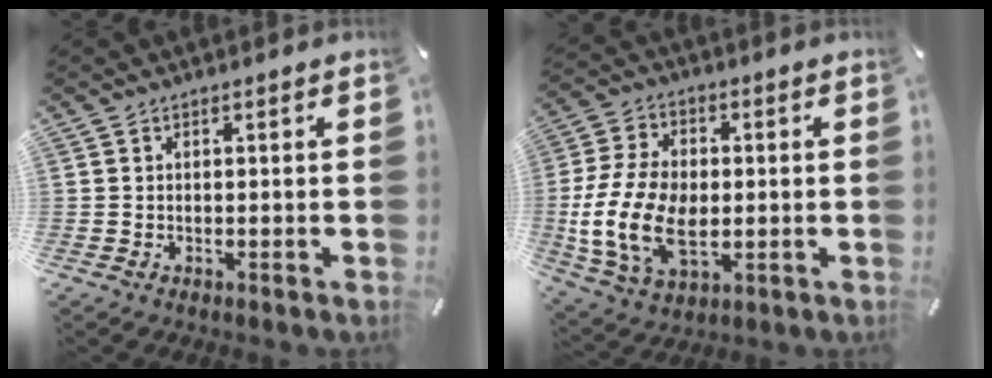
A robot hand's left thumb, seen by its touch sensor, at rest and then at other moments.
{"total": 16.1, "force": [-2.2, 11.2, 11.4], "torque": [-0.249, 0.006, -0.039]}